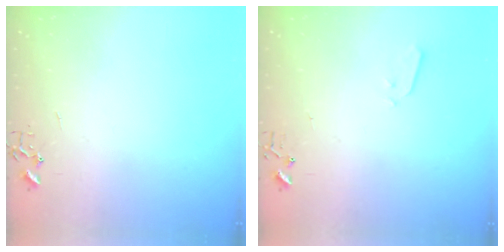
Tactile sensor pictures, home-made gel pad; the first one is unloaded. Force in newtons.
{"total": 3.0, "press": 2.9, "slide": 0.7}